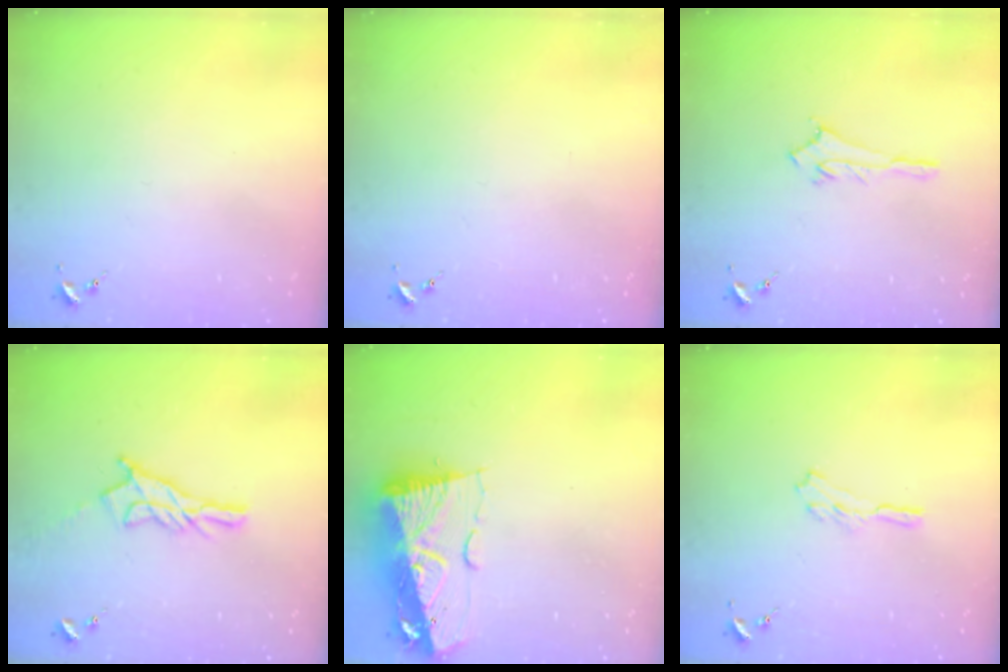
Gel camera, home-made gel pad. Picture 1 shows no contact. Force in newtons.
{"total": 0.0}
{"total": 2.9, "press": 2.8, "slide": 0.4}
{"total": 11.2, "press": 11.1, "slide": 0.7}
{"total": 14.8, "press": 14.7, "slide": 1.8}
{"total": 3.8, "press": 3.8, "slide": 0.3}